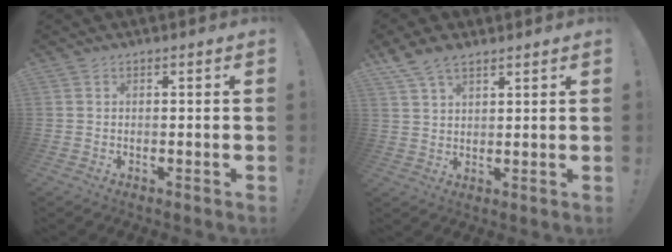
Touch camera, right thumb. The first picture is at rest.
{"total": 7.1, "force": [5.1, 3.2, 3.7], "torque": [-0.080, -0.015, 0.102]}